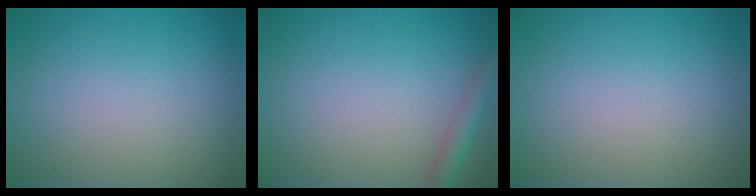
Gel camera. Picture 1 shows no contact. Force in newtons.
{"total": 2.3, "press": 2.3, "slide": 0.1}
{"total": 0.0}